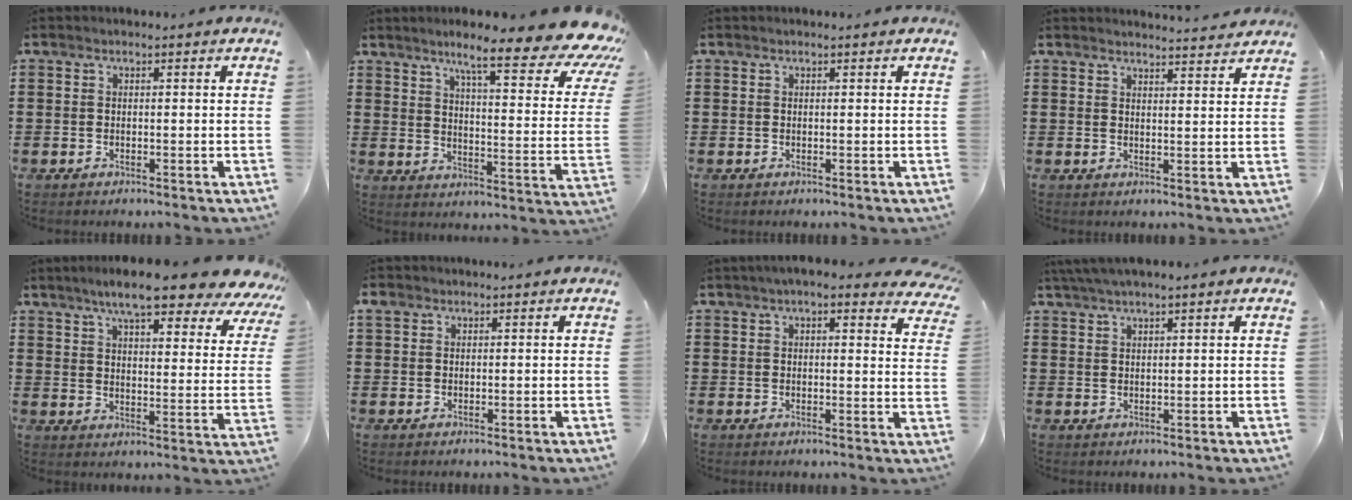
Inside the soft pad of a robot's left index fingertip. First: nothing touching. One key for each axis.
{"total": 11.7, "fx": 8.5, "fy": 0.9, "fz": 8.0, "tx": -0.140, "ty": -0.060, "tz": 0.128}
{"total": 0.0}
{"total": 2.8, "fx": 2.8, "fy": -0.2, "fz": 0.2, "tx": -0.012, "ty": -0.014, "tz": 0.052}
{"total": 10.0, "fx": 8.4, "fy": 0.9, "fz": 5.4, "tx": -0.109, "ty": -0.042, "tz": 0.140}
{"total": 1.3, "fx": 0.7, "fy": 1.0, "fz": 0.5, "tx": -0.014, "ty": 0.005, "tz": 0.014}
{"total": 4.7, "fx": 4.0, "fy": 0.5, "fz": 2.4, "tx": -0.060, "ty": -0.006, "tz": 0.072}
{"total": 2.7, "fx": 2.1, "fy": 0.0, "fz": 1.6, "tx": -0.035, "ty": 0.002, "tz": 0.040}